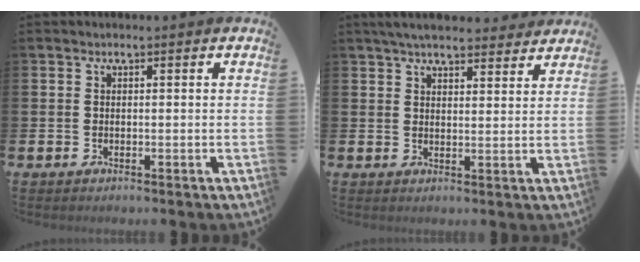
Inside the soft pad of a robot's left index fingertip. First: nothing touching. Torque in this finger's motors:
{"motor_torque": [1.05, -1.09, 0.70, 0.20]}